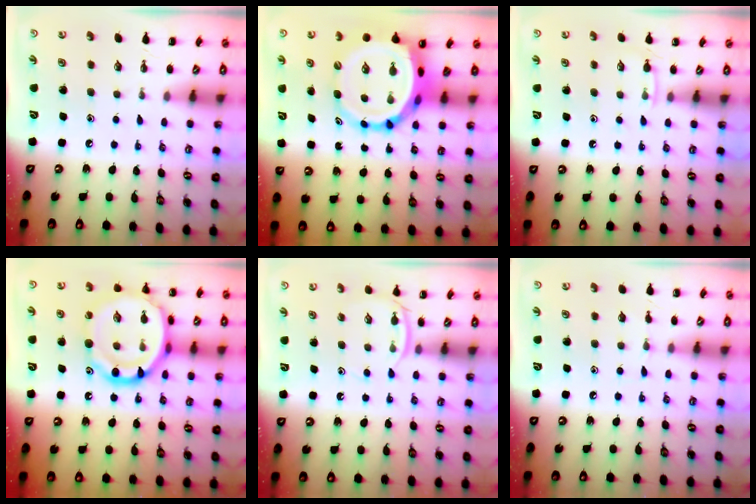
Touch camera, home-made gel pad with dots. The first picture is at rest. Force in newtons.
{"total": 10.0, "press": 9.7, "slide": 2.5}
{"total": 4.3, "press": 4.1, "slide": 1.4}
{"total": 20.0, "press": 19.8, "slide": 2.5}
{"total": 4.0, "press": 3.7, "slide": 1.5}
{"total": 3.7, "press": 3.6, "slide": 1.1}